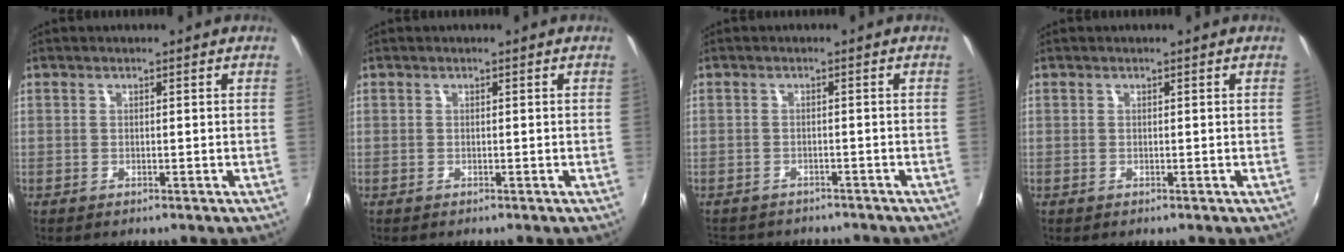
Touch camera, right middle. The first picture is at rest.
{"total": 0.0}
{"total": 6.7, "force": [-5.9, 2.5, 2.0], "torque": [-0.051, -0.015, -0.086]}
{"total": 0.0}